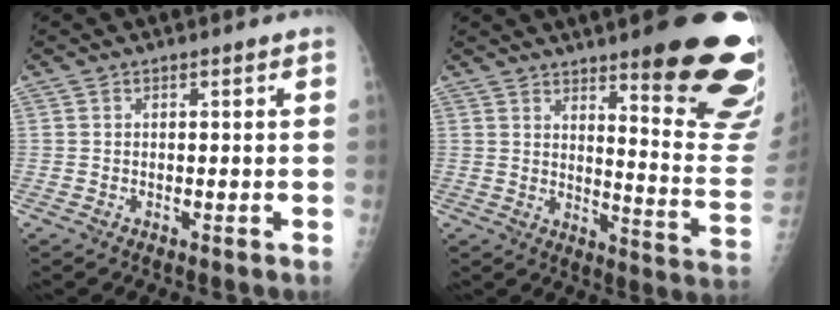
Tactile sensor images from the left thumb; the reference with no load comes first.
{"total": 22.1, "force": [14.3, 3.9, 16.4], "torque": [-0.179, -0.091, 0.187]}